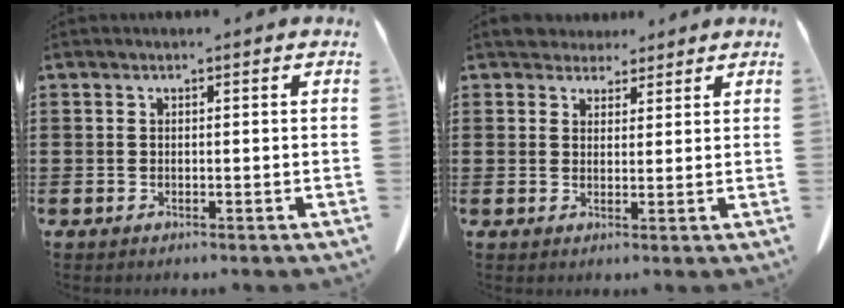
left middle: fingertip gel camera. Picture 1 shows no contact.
{"total": 3.7, "force": [3.3, 1.6, 0.3], "torque": [-0.008, -0.004, 0.063]}